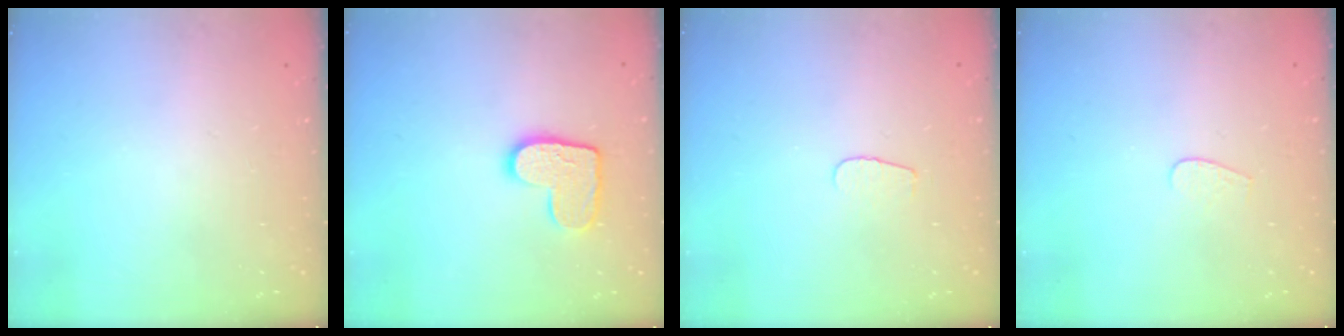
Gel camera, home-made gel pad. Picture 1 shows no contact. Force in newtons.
{"total": 10.7, "press": 10.7, "slide": 0.5}
{"total": 3.1, "press": 3.1, "slide": 0.3}
{"total": 3.5, "press": 3.5, "slide": 0.3}